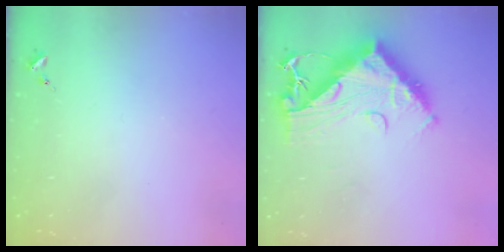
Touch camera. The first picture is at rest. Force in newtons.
{"total": 14.5, "press": 14.4, "slide": 1.6}